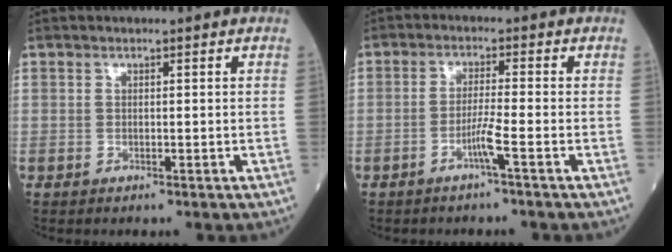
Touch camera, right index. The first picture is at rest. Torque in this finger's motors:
{"motor_torque": [0.07, 0.04, 0.02, 0.03]}